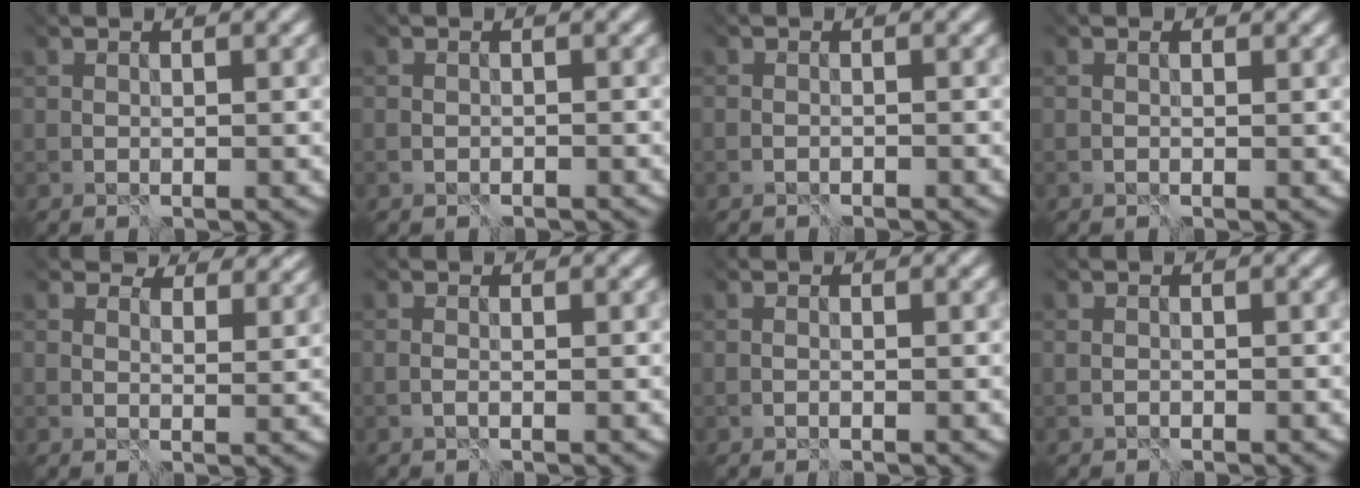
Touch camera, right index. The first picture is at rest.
{"total": 1.4, "force": [-1.3, -0.2, -0.5], "torque": [0.008, 0.001, -0.019]}
{"total": 1.7, "force": [-1.6, -0.4, -0.6], "torque": [0.008, -0.003, -0.024]}
{"total": 0.5, "force": [-0.5, -0.2, -0.2], "torque": [0.003, -0.002, -0.004]}
{"total": 5.1, "force": [4.3, 1.4, 2.3], "torque": [-0.032, 0.004, 0.064]}
{"total": 1.0, "force": [-0.8, 0.0, 0.5], "torque": [-0.001, 0.010, -0.022]}
{"total": 1.0, "force": [-1.0, -0.1, 0.2], "torque": [0.009, 0.005, -0.017]}
{"total": 0.7, "force": [-0.7, 0.2, -0.2], "torque": [-0.001, 0.002, -0.007]}